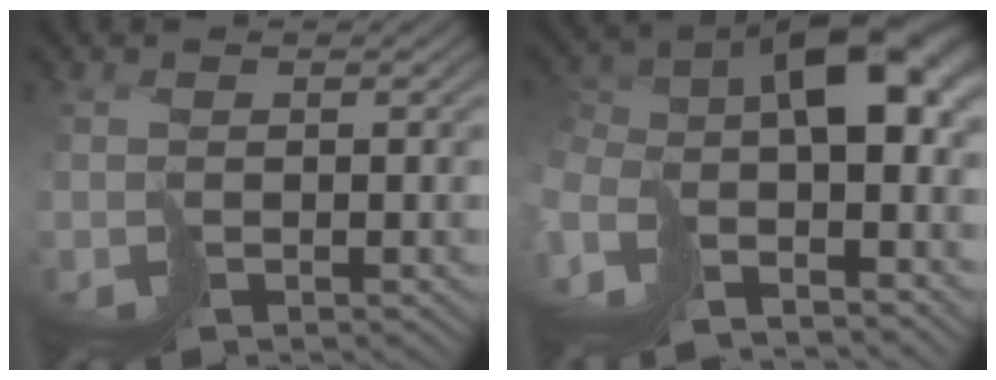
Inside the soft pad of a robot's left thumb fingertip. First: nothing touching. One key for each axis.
{"total": 13.4, "fx": -4.3, "fy": 6.5, "fz": 10.9, "tx": -0.247, "ty": -0.021, "tz": -0.056}